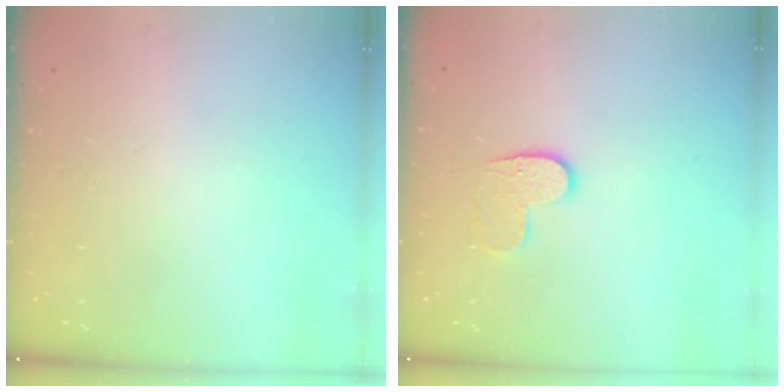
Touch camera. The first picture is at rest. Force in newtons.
{"total": 7.0, "press": 7.0, "slide": 0.2}